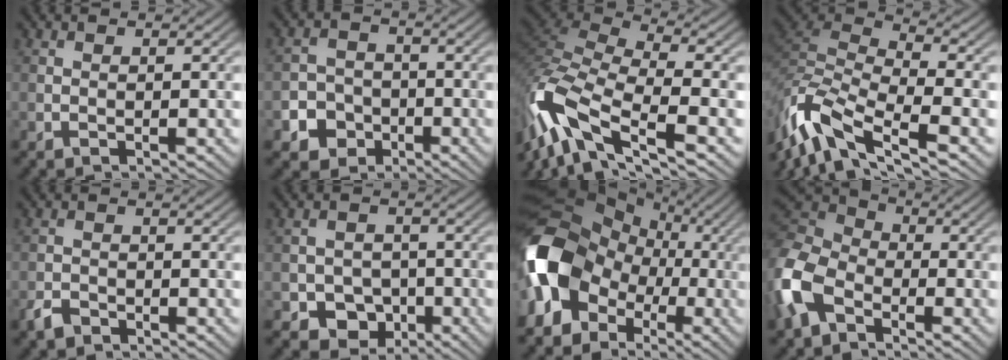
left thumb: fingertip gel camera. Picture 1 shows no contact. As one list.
[{"total": 4.9, "force": [-2.3, 4.0, 1.5], "torque": [-0.019, -0.003, -0.057]}, {"total": 14.9, "force": [-7.1, 5.9, 11.7], "torque": [-0.290, -0.006, -0.138]}, {"total": 12.3, "force": [-6.6, 4.5, 9.4], "torque": [-0.214, -0.004, -0.130]}, {"total": 2.1, "force": [-1.7, 1.0, 0.8], "torque": [-0.014, -0.001, -0.038]}, {"total": 6.0, "force": [-2.7, 4.8, 2.4], "torque": [-0.033, -0.003, -0.059]}, {"total": 15.8, "force": [-3.2, 12.1, 9.6], "torque": [-0.228, -0.006, -0.076]}, {"total": 10.1, "force": [-4.2, 6.4, 6.6], "torque": [-0.185, -0.005, -0.107]}]